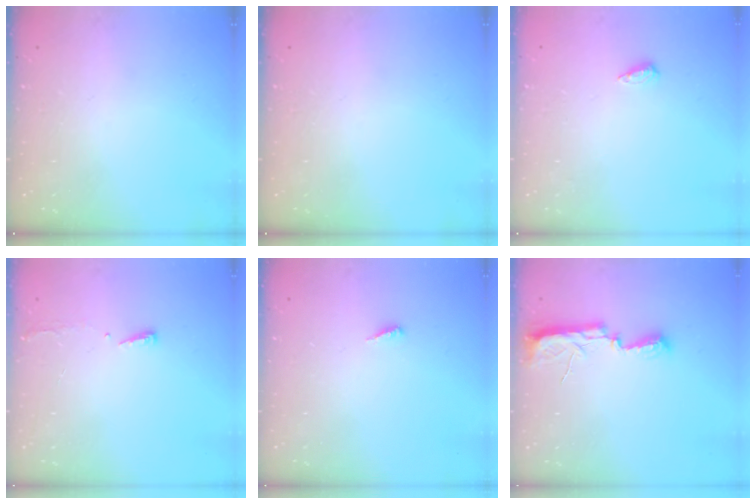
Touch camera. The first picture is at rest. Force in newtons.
{"total": 0.0}
{"total": 4.1, "press": 4.1, "slide": 0.5}
{"total": 3.2, "press": 3.2, "slide": 0.6}
{"total": 3.9, "press": 3.9, "slide": 0.3}
{"total": 7.7, "press": 7.7, "slide": 0.8}